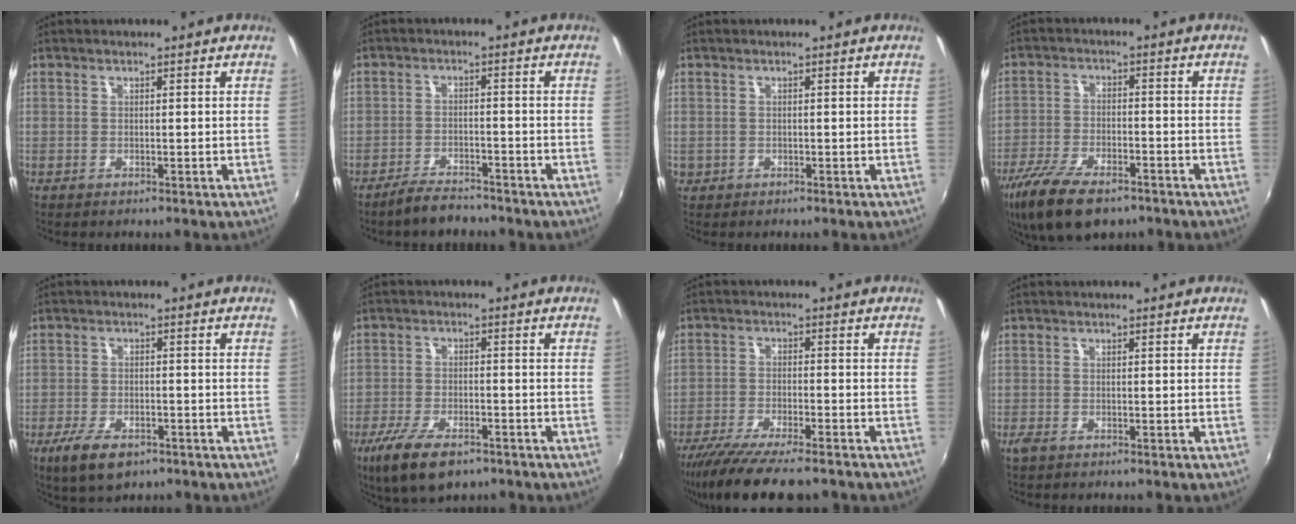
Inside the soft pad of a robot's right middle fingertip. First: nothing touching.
{"total": 5.1, "force": [-4.5, 1.5, 1.7], "torque": [-0.052, 0.000, -0.077]}
{"total": 1.0, "force": [-0.3, 0.9, 0.2], "torque": [-0.006, -0.003, -0.004]}
{"total": 13.3, "force": [-9.2, 5.2, 8.0], "torque": [-0.184, -0.033, -0.168]}
{"total": 8.0, "force": [-5.0, 3.5, 5.1], "torque": [-0.122, -0.021, -0.086]}
{"total": 11.1, "force": [-7.2, 4.2, 7.2], "torque": [-0.166, -0.032, -0.128]}
{"total": 13.8, "force": [-11.2, 2.4, 7.6], "torque": [-0.158, -0.042, -0.185]}
{"total": 1.6, "force": [-1.1, 0.8, 0.9], "torque": [-0.020, -0.005, -0.022]}